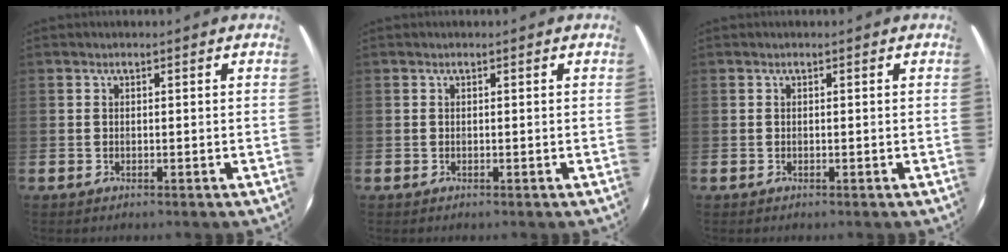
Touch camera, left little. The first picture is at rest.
{"total": 0.0}
{"total": 0.0}